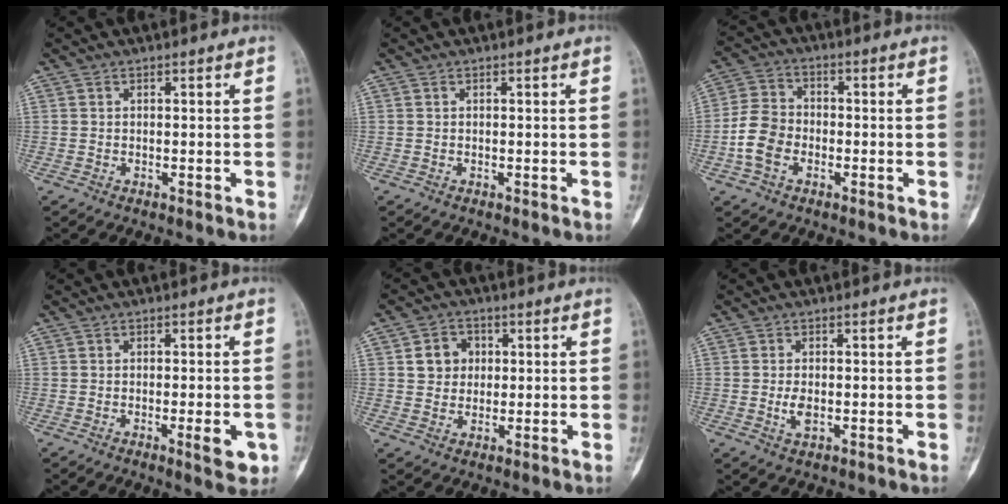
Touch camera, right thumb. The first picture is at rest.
{"total": 0.0}
{"total": 8.3, "force": [-2.3, 6.2, 5.0], "torque": [-0.094, 0.022, -0.053]}
{"total": 5.0, "force": [-1.7, 1.5, 4.4], "torque": [-0.048, -0.001, -0.017]}
{"total": 5.6, "force": [1.2, 4.9, 2.3], "torque": [-0.008, 0.002, 0.016]}
{"total": 2.5, "force": [-0.3, 1.4, 2.0], "torque": [-0.041, -0.004, -0.005]}